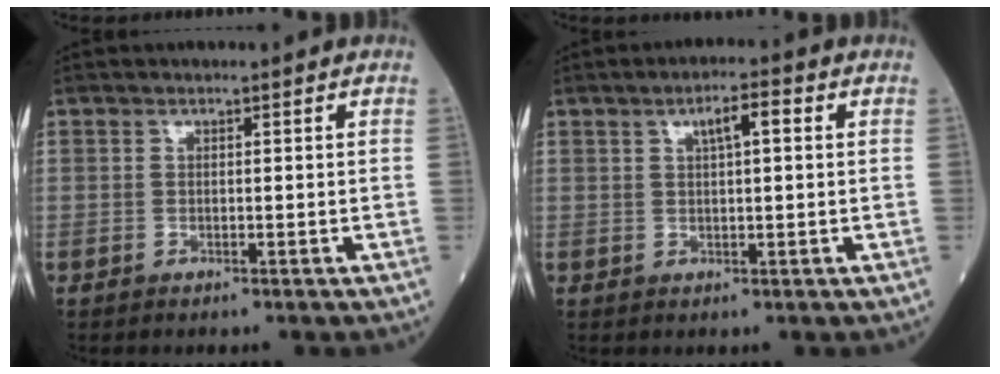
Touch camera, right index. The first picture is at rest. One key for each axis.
{"total": 3.9, "fx": 1.4, "fy": 0.8, "fz": 3.6, "tx": -0.062, "ty": 0.010, "tz": 0.024}